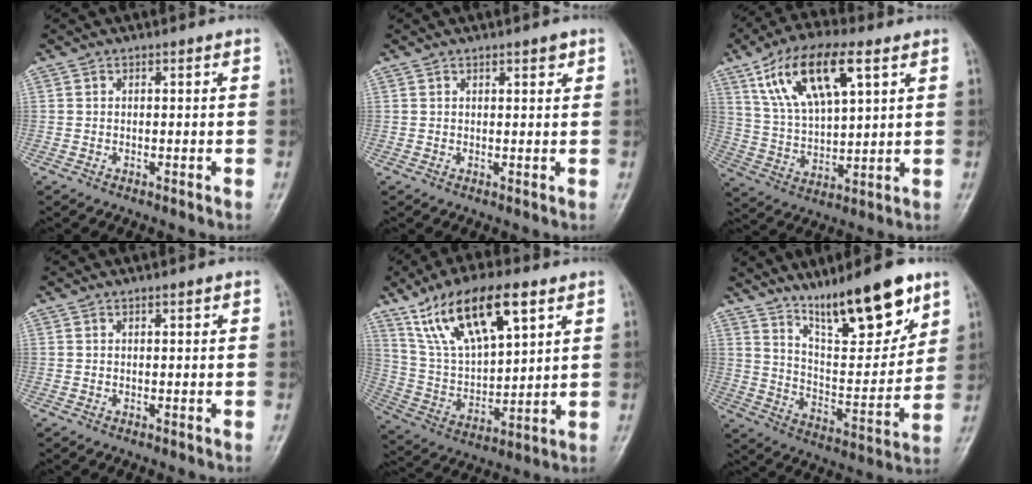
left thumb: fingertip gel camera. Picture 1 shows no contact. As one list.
[{"total": 1.8, "force": [1.2, 0.6, 1.2], "torque": [-0.012, -0.005, 0.015]}, {"total": 16.4, "force": [7.7, 6.7, 12.8], "torque": [-0.221, -0.012, 0.145]}, {"total": 0.7, "force": [0.5, 0.2, 0.5], "torque": [-0.007, -0.001, 0.007]}, {"total": 18.5, "force": [10.3, 7.3, 13.6], "torque": [-0.222, -0.026, 0.199]}, {"total": 17.8, "force": [12.2, 4.9, 12.1], "torque": [-0.155, -0.074, 0.211]}]